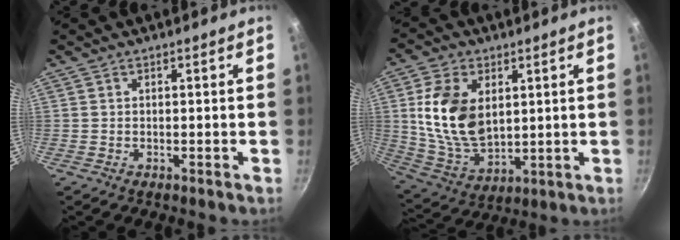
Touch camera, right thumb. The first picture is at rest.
{"total": 15.2, "force": [3.1, 9.8, 11.3], "torque": [-0.197, -0.022, 0.072]}